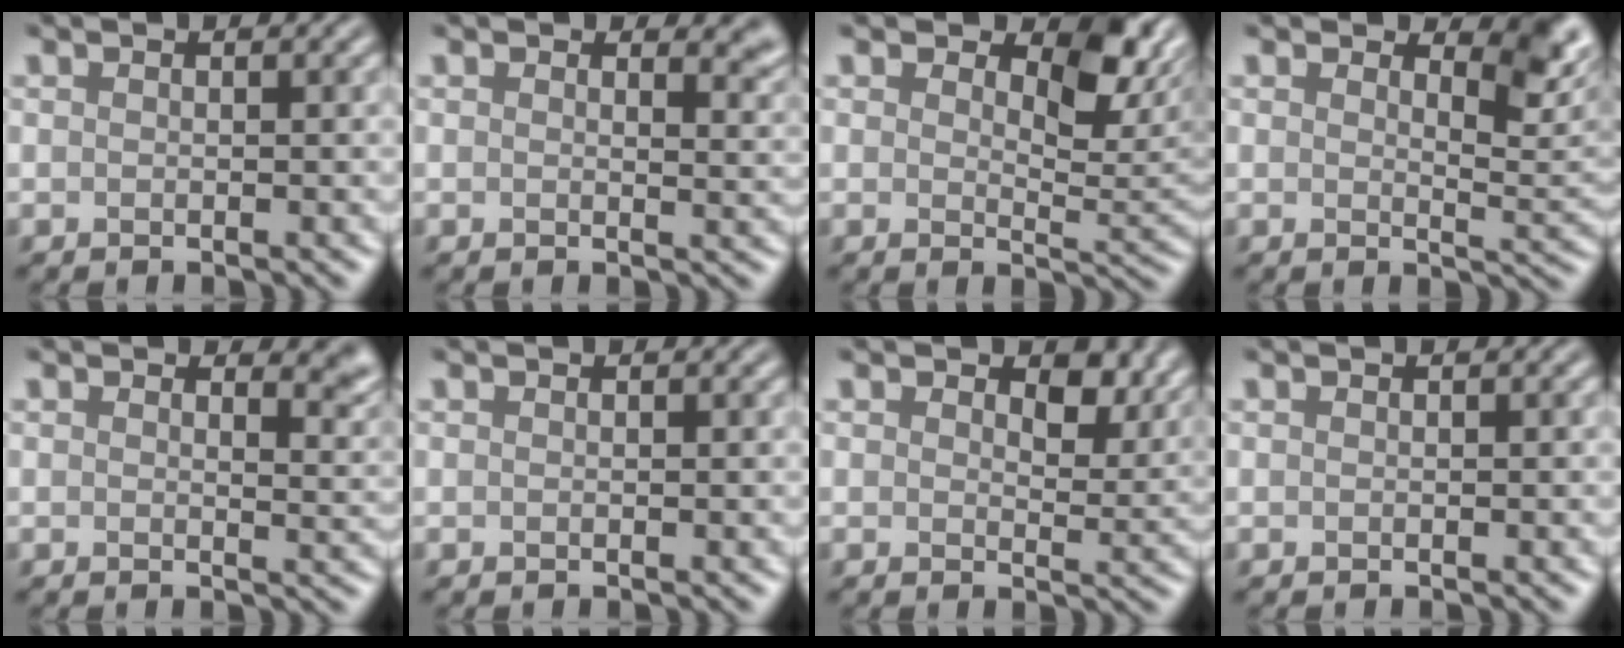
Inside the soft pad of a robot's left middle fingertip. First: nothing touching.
{"total": 2.3, "force": [1.7, 0.9, 1.2], "torque": [-0.015, -0.006, 0.022]}
{"total": 5.4, "force": [2.5, 2.7, 4.0], "torque": [-0.051, -0.004, 0.030]}
{"total": 3.9, "force": [2.5, 1.6, 2.5], "torque": [-0.034, -0.005, 0.028]}
{"total": 2.7, "force": [1.9, 1.1, 1.6], "torque": [-0.019, -0.006, 0.023]}
{"total": 0.0}
{"total": 4.3, "force": [2.2, 2.3, 2.9], "torque": [-0.047, -0.007, 0.030]}
{"total": 0.0}